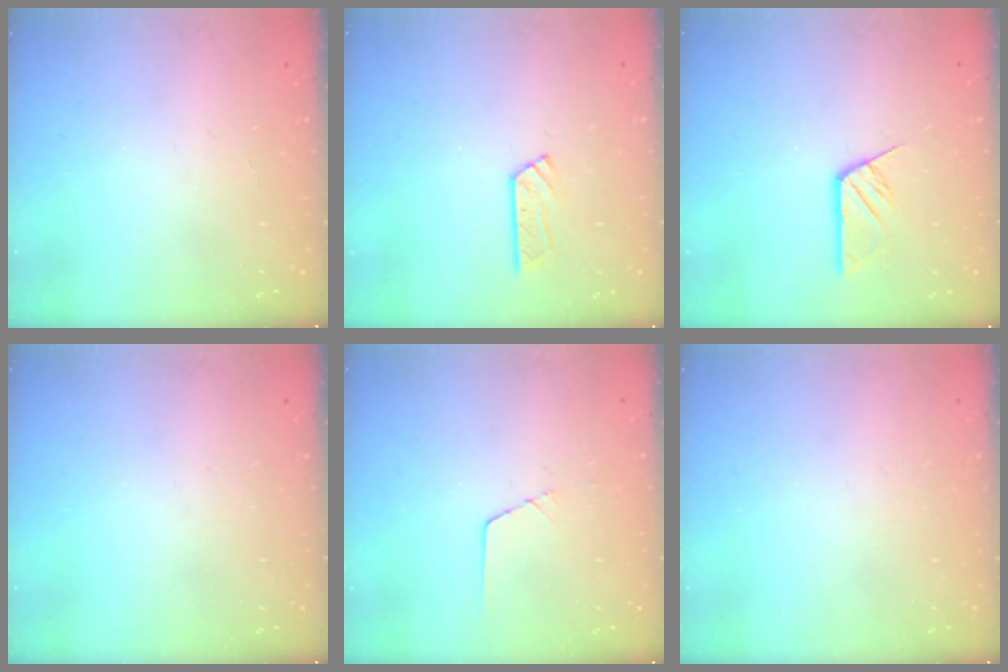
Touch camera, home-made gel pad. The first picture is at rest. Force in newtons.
{"total": 6.2, "press": 6.2, "slide": 0.2}
{"total": 6.0, "press": 6.0, "slide": 0.5}
{"total": 0.0}
{"total": 1.3, "press": 1.3, "slide": 0.2}
{"total": 0.0}